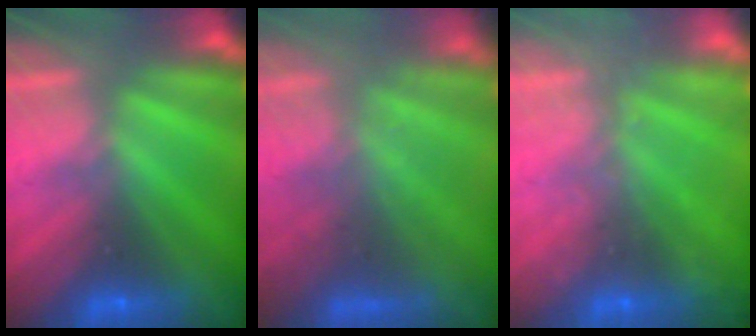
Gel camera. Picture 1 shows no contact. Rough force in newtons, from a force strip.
{"total": 8.3}
{"total": 2.3}